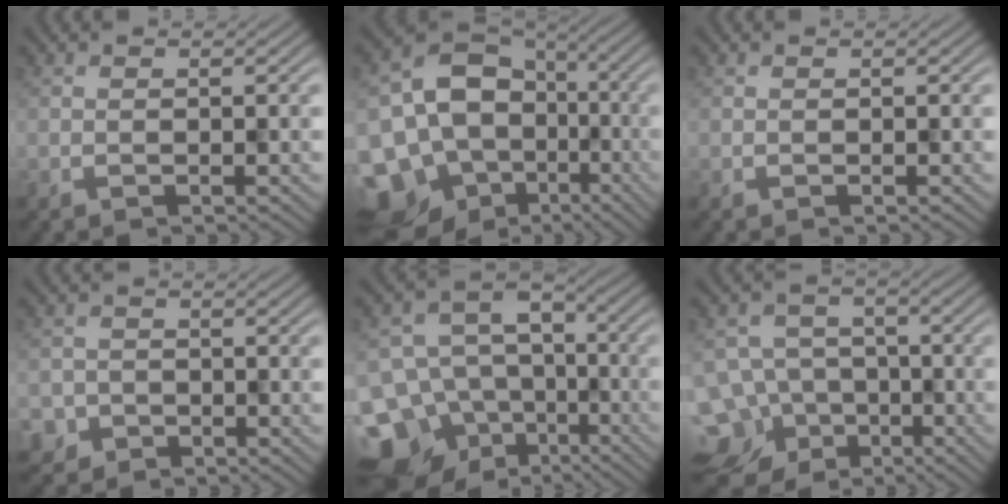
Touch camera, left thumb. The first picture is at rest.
{"total": 18.3, "force": [-7.1, 14.6, 8.5], "torque": [-0.198, -0.032, -0.088]}
{"total": 0.0}
{"total": 2.7, "force": [-1.6, 2.1, -0.3], "torque": [0.007, 0.004, -0.027]}
{"total": 17.2, "force": [-9.1, 12.6, 7.3], "torque": [-0.183, -0.032, -0.113]}
{"total": 15.5, "force": [-9.6, 11.4, 4.3], "torque": [-0.119, -0.050, -0.138]}